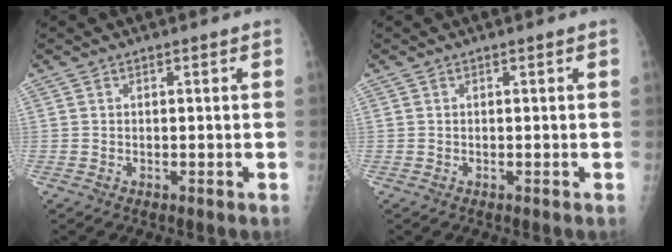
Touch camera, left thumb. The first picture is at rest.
{"total": 0.0}